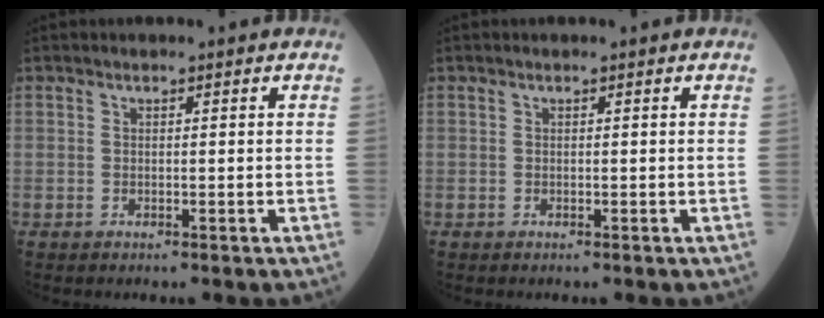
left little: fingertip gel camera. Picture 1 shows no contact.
{"total": 0.0}